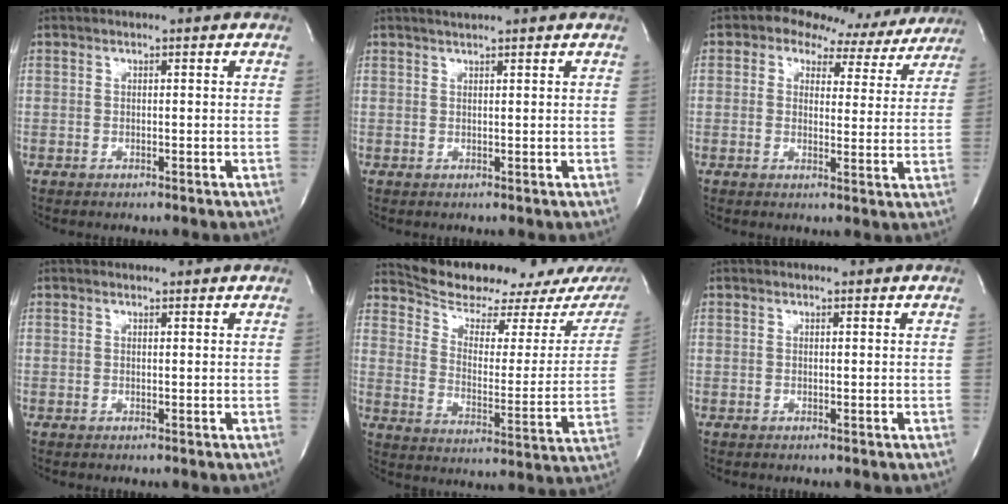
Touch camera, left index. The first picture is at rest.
{"total": 2.2, "force": [2.0, -0.2, 0.9], "torque": [-0.012, 0.015, 0.036]}
{"total": 10.2, "force": [8.3, 5.5, 2.2], "torque": [-0.008, 0.019, 0.080]}
{"total": 1.2, "force": [1.1, 0.3, 0.1], "torque": [-0.010, 0.004, 0.015]}
{"total": 17.6, "force": [16.3, 2.9, 5.9], "torque": [-0.082, -0.042, 0.221]}
{"total": 0.5, "force": [0.5, 0.2, 0.1], "torque": [-0.006, 0.002, 0.007]}